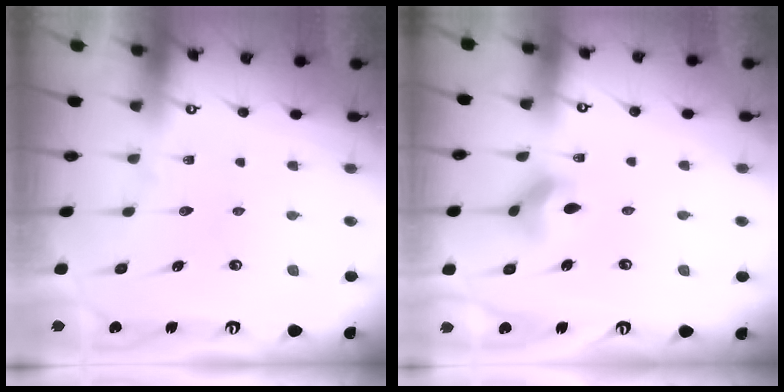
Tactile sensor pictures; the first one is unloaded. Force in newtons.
{"total": 5.9, "press": 5.7, "slide": 1.5}